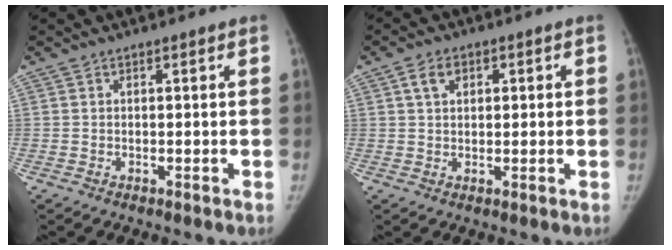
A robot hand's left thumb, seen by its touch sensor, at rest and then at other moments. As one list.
[{"total": 4.3, "force": [1.6, 2.8, 2.8], "torque": [-0.040, 0.002, 0.029]}]